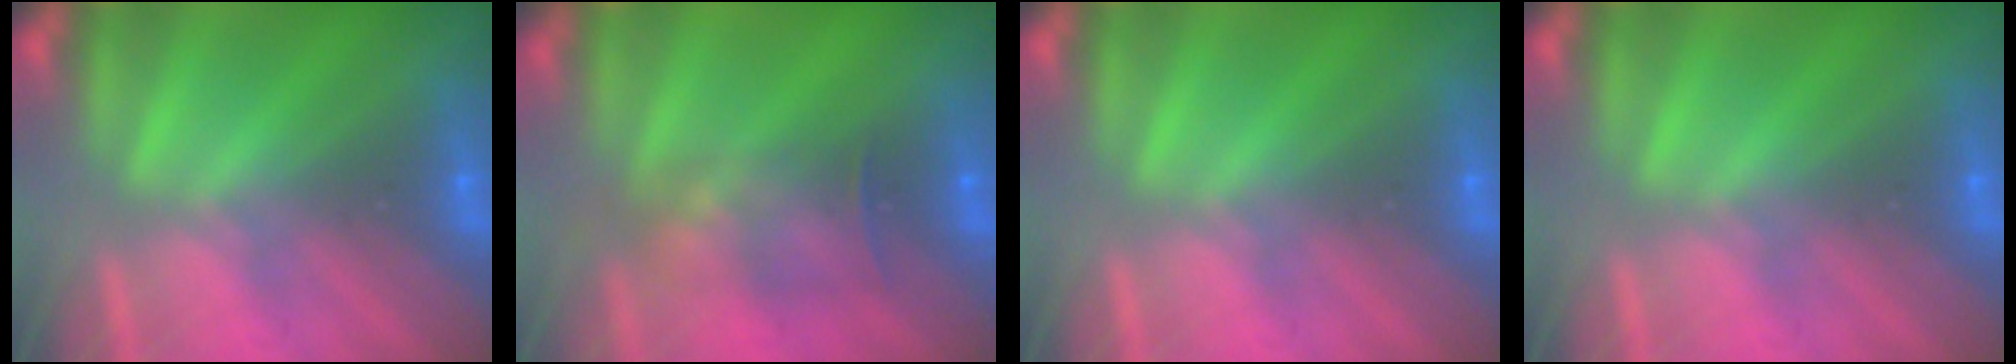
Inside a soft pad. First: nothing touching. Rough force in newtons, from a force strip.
{"total": 7.9}
{"total": 0.0}
{"total": 0.0}